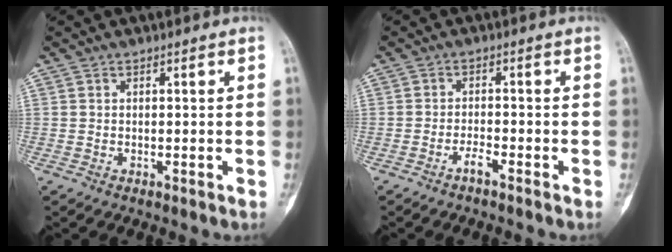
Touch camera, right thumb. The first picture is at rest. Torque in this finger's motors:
{"motor_torque": [0.42, 1.61, -0.09, -0.03, -0.08]}